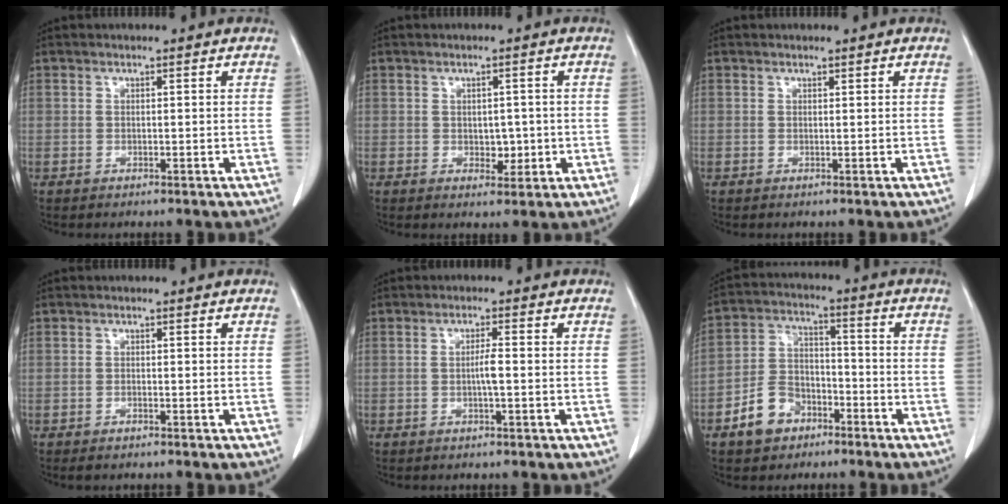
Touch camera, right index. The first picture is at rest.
{"total": 3.0, "force": [-0.3, 2.0, 2.1], "torque": [-0.025, 0.000, 0.002]}
{"total": 0.0}
{"total": 1.0, "force": [-0.8, 0.3, 0.5], "torque": [-0.011, -0.002, -0.009]}
{"total": 2.4, "force": [-0.3, 0.0, 2.4], "torque": [-0.045, 0.000, -0.007]}
{"total": 8.2, "force": [-4.7, 5.8, 3.5], "torque": [-0.083, 0.019, -0.079]}